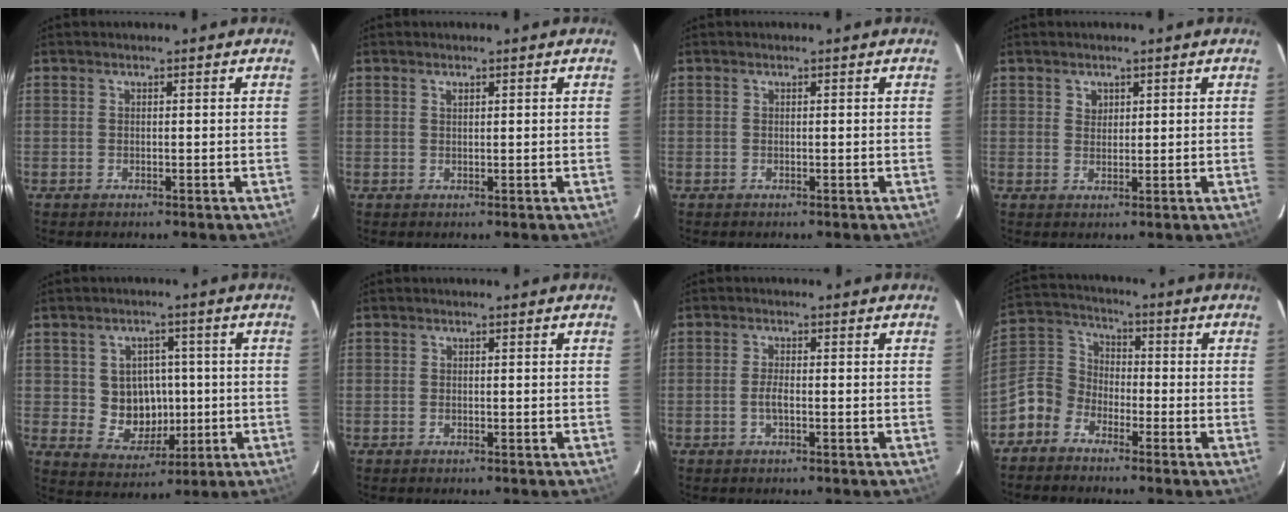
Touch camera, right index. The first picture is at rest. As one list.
[{"total": 0.6, "force": [0.4, 0.3, 0.4], "torque": [-0.006, 0.002, 0.007]}, {"total": 0.0}, {"total": 1.9, "force": [1.0, 1.6, 0.4], "torque": [-0.002, 0.006, 0.016]}, {"total": 8.4, "force": [0.1, 7.7, 3.3], "torque": [-0.069, 0.008, 0.019]}, {"total": 0.0}, {"total": 1.9, "force": [-0.6, 0.4, 1.7], "torque": [-0.036, -0.001, -0.012]}, {"total": 8.2, "force": [-5.0, 6.2, 2.2], "torque": [-0.061, 0.033, -0.119]}]